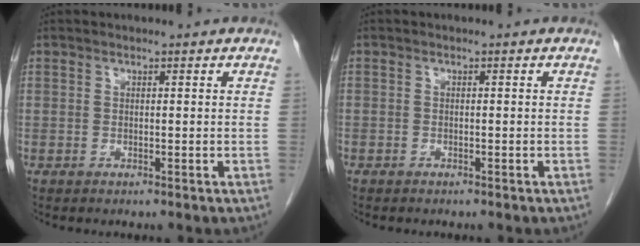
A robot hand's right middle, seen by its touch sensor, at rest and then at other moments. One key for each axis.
{"total": 0.6, "fx": -0.5, "fy": 0.3, "fz": 0.1, "tx": -0.010, "ty": 0.001, "tz": -0.010}